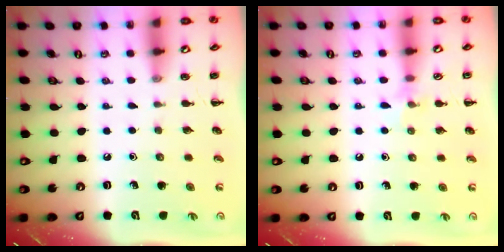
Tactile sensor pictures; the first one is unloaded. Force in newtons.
{"total": 6.2, "press": 5.9, "slide": 1.9}